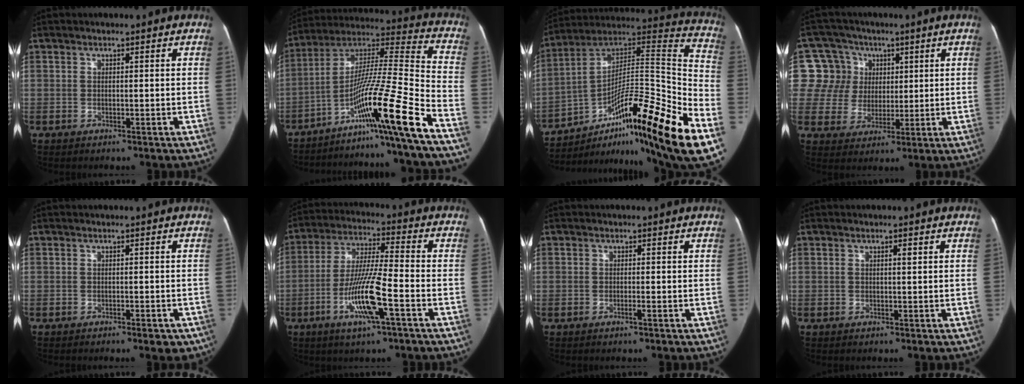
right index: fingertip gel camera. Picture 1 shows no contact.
{"total": 21.0, "force": [-11.6, -1.9, 17.4], "torque": [-0.306, -0.002, -0.197]}
{"total": 31.1, "force": [-16.1, 3.2, 26.4], "torque": [-0.336, 0.026, -0.254]}
{"total": 9.7, "force": [2.9, 9.2, 1.1], "torque": [-0.022, 0.034, 0.052]}
{"total": 2.2, "force": [-1.5, 0.6, 1.4], "torque": [-0.012, -0.002, -0.016]}
{"total": 11.7, "force": [-4.6, 0.4, 10.8], "torque": [-0.211, -0.009, -0.089]}
{"total": 0.8, "force": [-0.5, -0.2, 0.5], "torque": [-0.006, -0.001, -0.011]}
{"total": 0.7, "force": [0.2, 0.1, 0.7], "torque": [-0.012, 0.002, 0.002]}